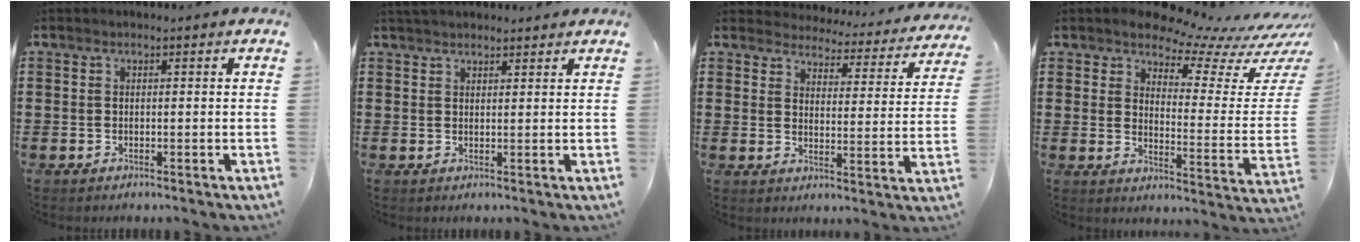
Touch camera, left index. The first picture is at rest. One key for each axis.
{"total": 2.1, "fx": 2.0, "fy": 0.5, "fz": 0.4, "tx": -0.011, "ty": 0.002, "tz": 0.040}
{"total": 3.6, "fx": 3.6, "fy": 0.2, "fz": 0.0, "tx": -0.016, "ty": -0.037, "tz": 0.055}
{"total": 7.7, "fx": 6.9, "fy": 1.7, "fz": 2.8, "tx": -0.066, "ty": -0.055, "tz": 0.119}